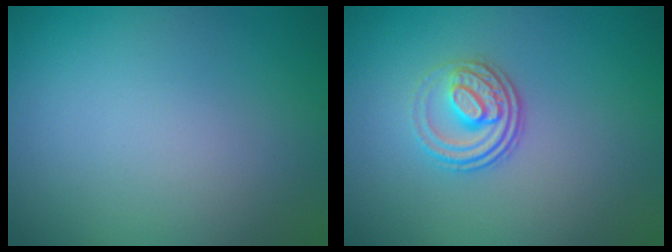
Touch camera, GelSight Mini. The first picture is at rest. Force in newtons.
{"total": 3.3, "press": 2.4, "slide": 2.2}